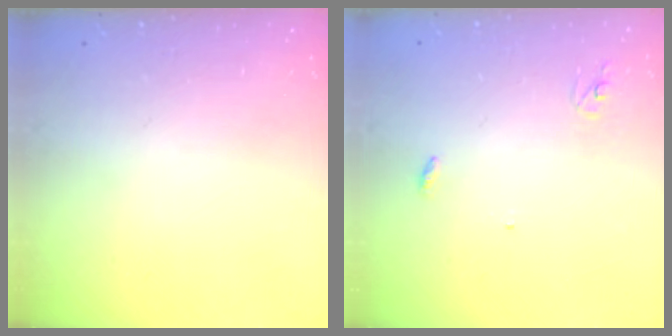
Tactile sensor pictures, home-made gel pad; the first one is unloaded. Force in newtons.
{"total": 3.0, "press": 2.9, "slide": 0.2}